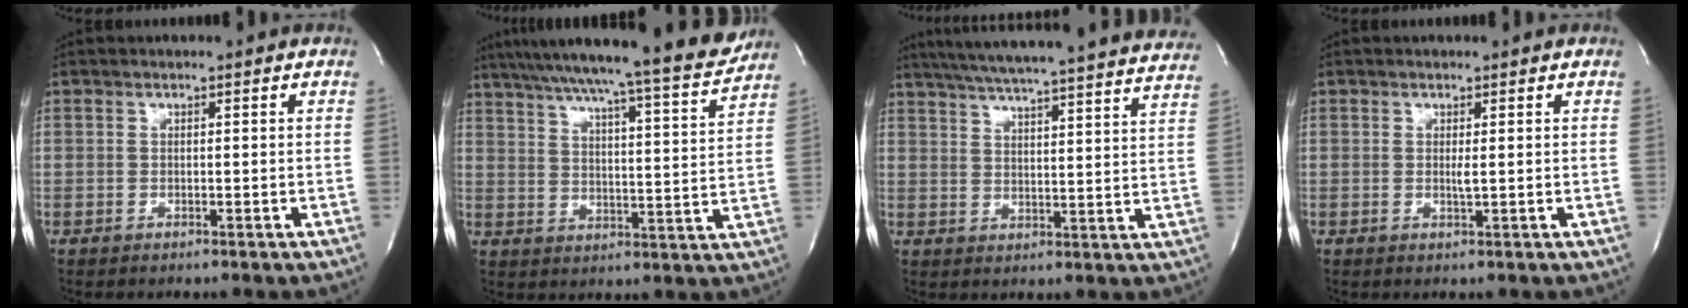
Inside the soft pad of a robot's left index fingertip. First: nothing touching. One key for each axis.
{"total": 20.6, "fx": 18.5, "fy": -0.5, "fz": 9.0, "tx": -0.144, "ty": -0.033, "tz": 0.254}
{"total": 31.5, "fx": 28.8, "fy": 1.0, "fz": 12.9, "tx": -0.214, "ty": -0.048, "tz": 0.354}
{"total": 1.1, "fx": 0.1, "fy": -0.1, "fz": 1.1, "tx": -0.027, "ty": -0.003, "tz": 0.003}